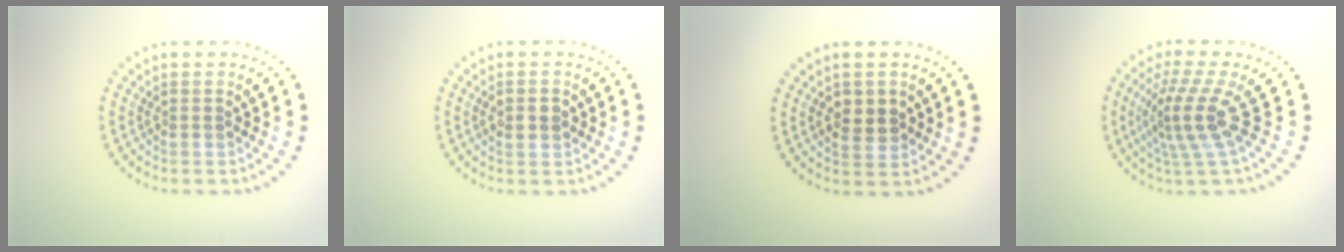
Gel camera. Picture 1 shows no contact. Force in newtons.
{"total": 2.1, "press": 2.1, "slide": 0.2}
{"total": 2.5, "press": 2.5, "slide": 0.2}
{"total": 4.0, "press": 2.8, "slide": 2.9}